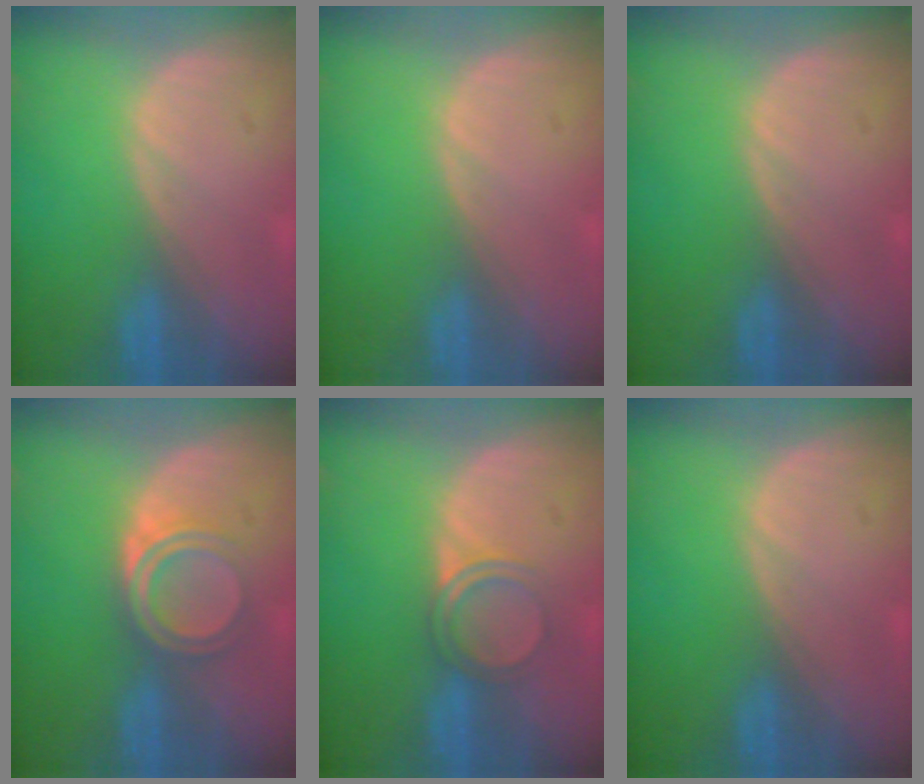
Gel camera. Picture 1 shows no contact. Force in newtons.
{"total": 0.0}
{"total": 0.0}
{"total": 5.1, "press": 4.3, "slide": 2.6}
{"total": 3.6, "press": 3.3, "slide": 1.2}
{"total": 0.0}